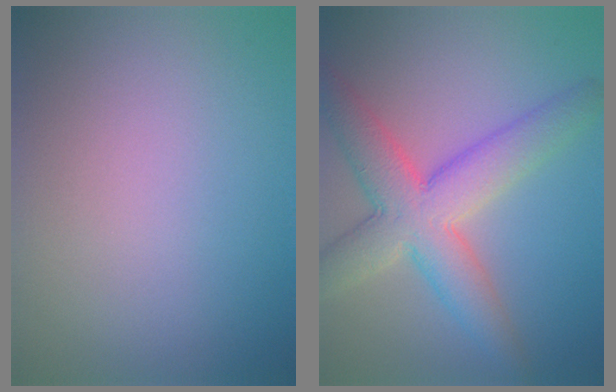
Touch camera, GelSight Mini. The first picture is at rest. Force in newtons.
{"total": 7.4, "press": 7.4, "slide": 0.2}